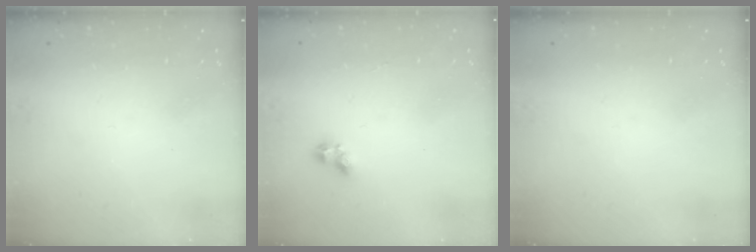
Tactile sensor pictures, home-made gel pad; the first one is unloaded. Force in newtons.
{"total": 3.5, "press": 3.3, "slide": 1.2}
{"total": 0.0}